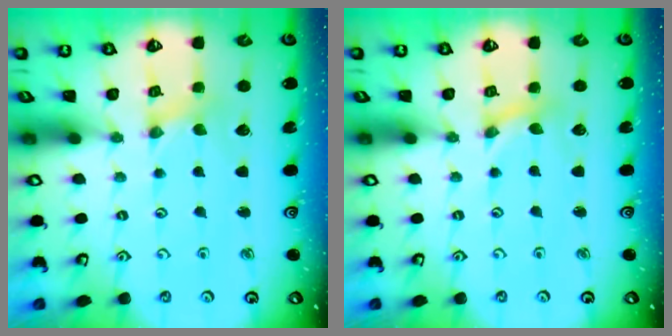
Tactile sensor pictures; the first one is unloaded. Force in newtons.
{"total": 0.0}